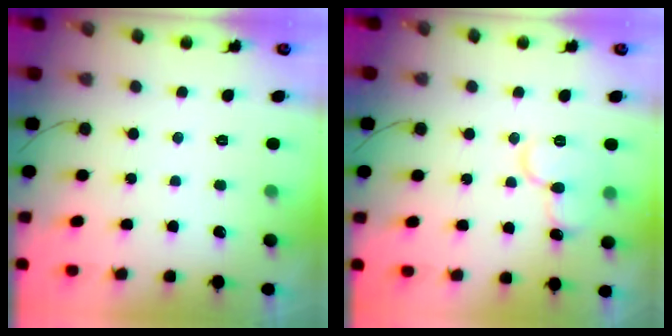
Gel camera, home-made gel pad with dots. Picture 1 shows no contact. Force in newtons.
{"total": 10.7, "press": 10.6, "slide": 1.5}